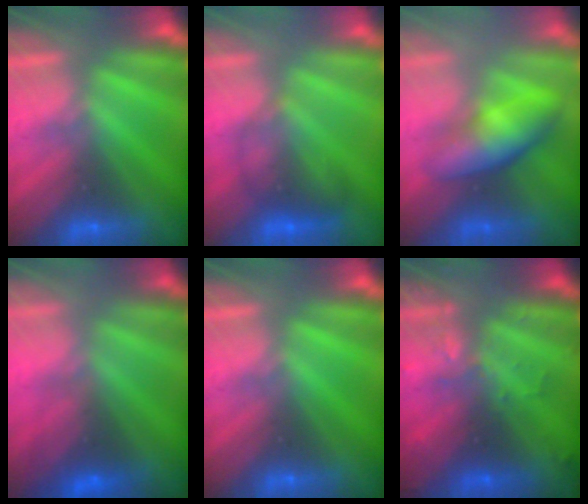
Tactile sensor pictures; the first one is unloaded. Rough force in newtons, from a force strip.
{"total": 2.0}
{"total": 3.4}
{"total": 2.9}
{"total": 0.0}
{"total": 2.8}